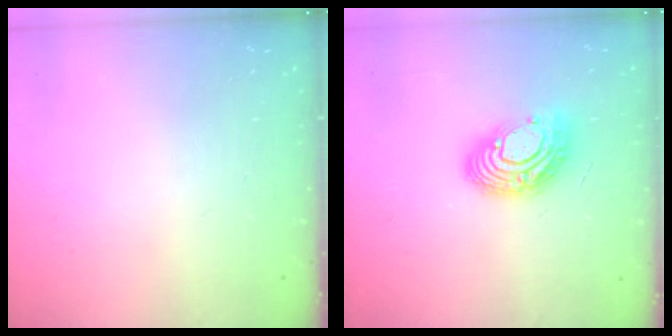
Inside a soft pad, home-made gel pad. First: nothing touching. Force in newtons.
{"total": 12.3, "press": 12.3, "slide": 1.0}